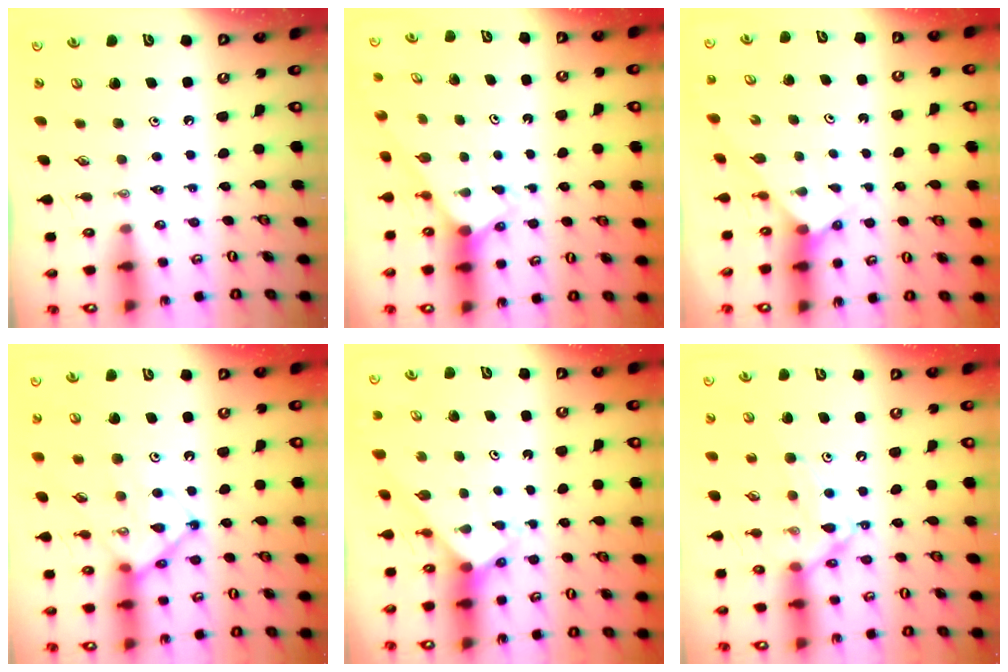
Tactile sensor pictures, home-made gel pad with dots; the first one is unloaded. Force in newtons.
{"total": 2.4, "press": 2.4, "slide": 0.2}
{"total": 2.7, "press": 2.7, "slide": 0.2}
{"total": 16.5, "press": 16.4, "slide": 1.5}
{"total": 2.9, "press": 2.9, "slide": 0.1}
{"total": 14.8, "press": 14.8, "slide": 1.0}